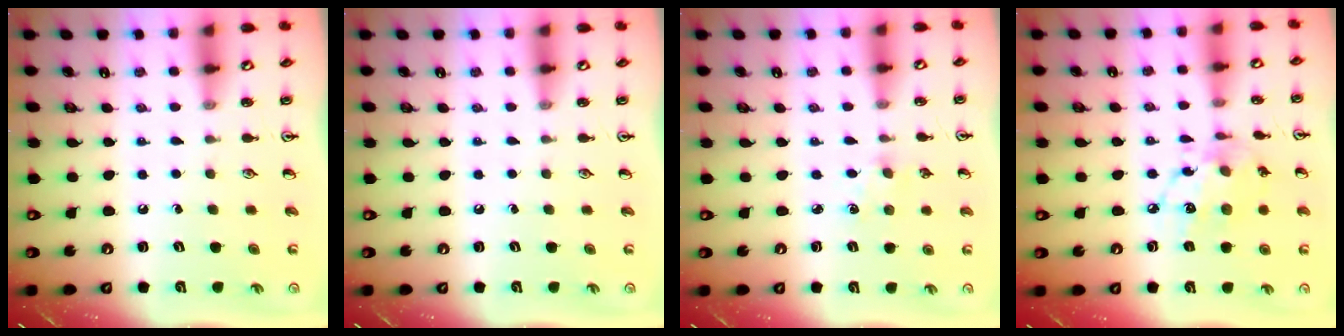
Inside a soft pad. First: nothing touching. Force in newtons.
{"total": 0.0}
{"total": 1.5, "press": 1.5, "slide": 0.3}
{"total": 12.2, "press": 12.1, "slide": 0.8}